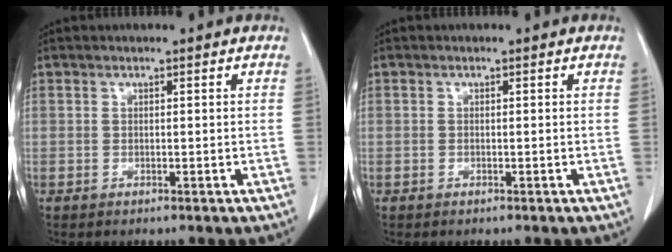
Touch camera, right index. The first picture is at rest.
{"total": 0.0}